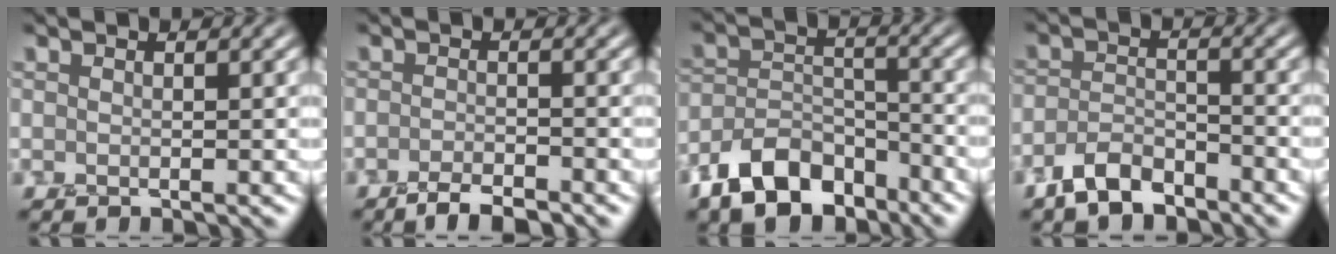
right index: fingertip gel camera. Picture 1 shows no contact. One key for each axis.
{"total": 2.5, "fx": -2.0, "fy": 0.5, "fz": 1.4, "tx": -0.025, "ty": 0.003, "tz": -0.041}
{"total": 6.8, "fx": -5.0, "fy": 3.5, "fz": 3.0, "tx": -0.048, "ty": -0.002, "tz": -0.098}
{"total": 3.6, "fx": -2.8, "fy": 1.5, "fz": 1.6, "tx": -0.029, "ty": 0.001, "tz": -0.061}